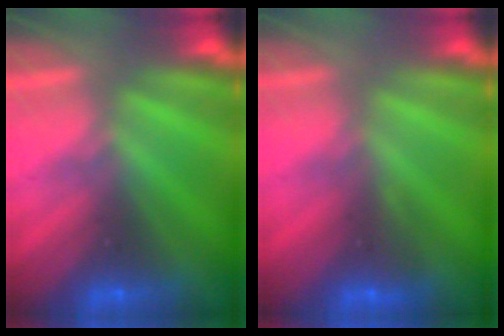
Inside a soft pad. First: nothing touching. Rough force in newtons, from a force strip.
{"total": 2.9}